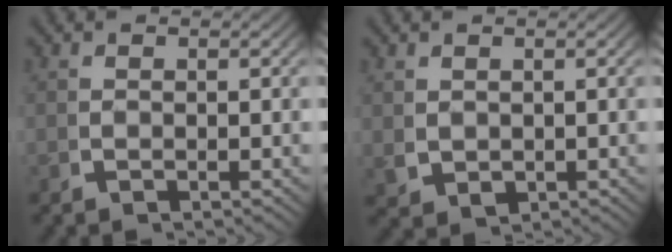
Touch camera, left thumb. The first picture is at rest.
{"total": 1.9, "force": [0.3, 1.6, 0.9], "torque": [-0.021, -0.014, 0.022]}